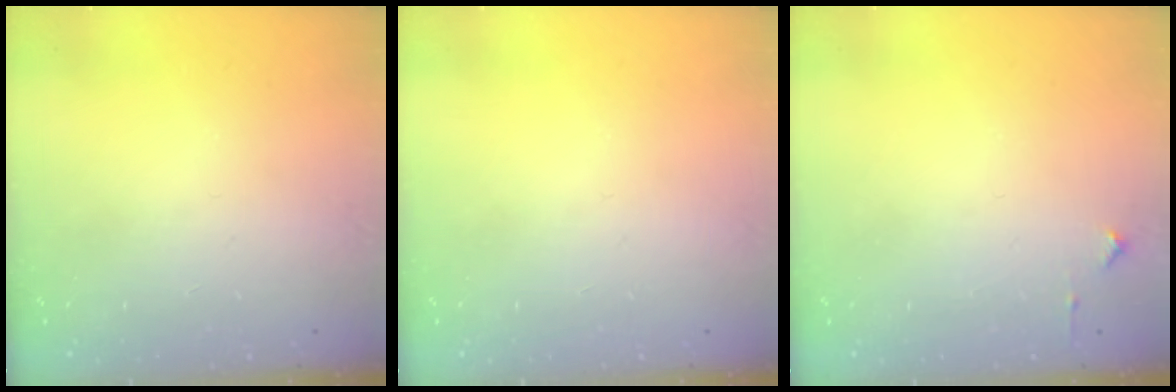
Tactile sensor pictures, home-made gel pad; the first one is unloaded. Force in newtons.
{"total": 0.0}
{"total": 3.0, "press": 3.0, "slide": 0.4}